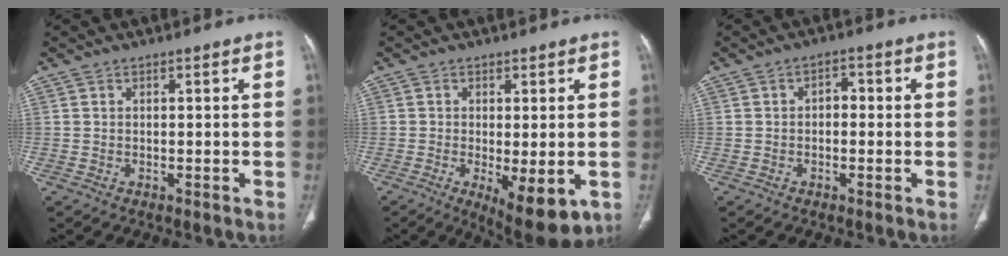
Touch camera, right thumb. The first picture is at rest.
{"total": 10.0, "force": [-3.0, 3.7, 8.8], "torque": [-0.124, -0.020, -0.036]}
{"total": 2.5, "force": [-0.1, 1.7, 1.8], "torque": [-0.015, 0.010, -0.009]}